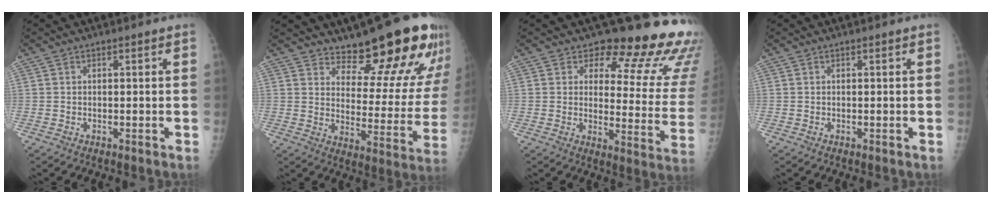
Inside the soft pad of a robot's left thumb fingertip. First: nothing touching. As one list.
[{"total": 18.8, "force": [15.9, 5.2, 8.6], "torque": [-0.070, -0.131, 0.207]}, {"total": 18.9, "force": [15.3, 7.5, 8.2], "torque": [-0.044, -0.120, 0.164]}, {"total": 0.0}]